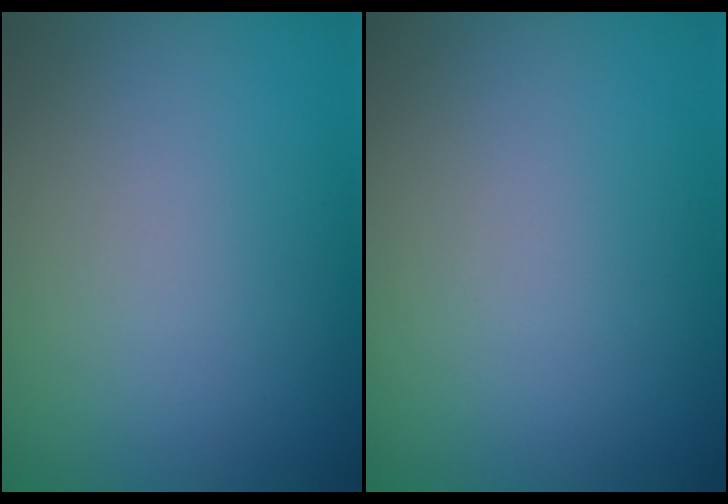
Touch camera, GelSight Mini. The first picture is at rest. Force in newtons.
{"total": 0.0}